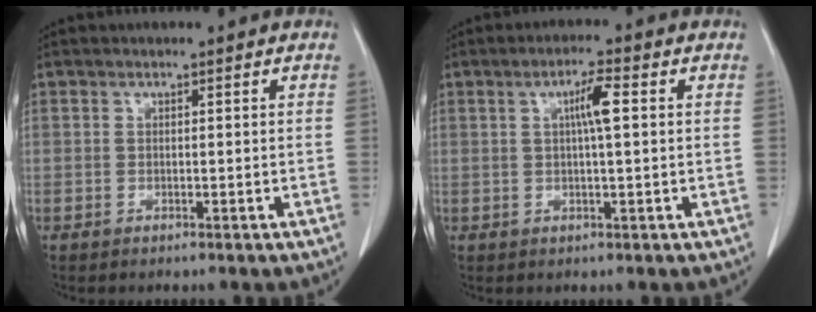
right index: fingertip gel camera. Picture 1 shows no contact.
{"total": 4.1, "force": [0.9, 0.3, 4.0], "torque": [-0.071, 0.006, 0.015]}